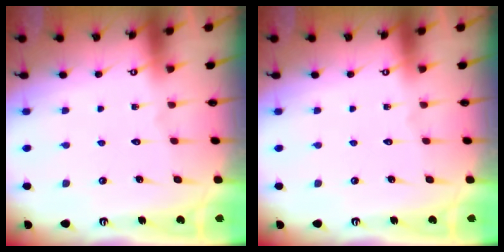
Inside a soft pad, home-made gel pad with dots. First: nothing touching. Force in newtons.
{"total": 0.0}